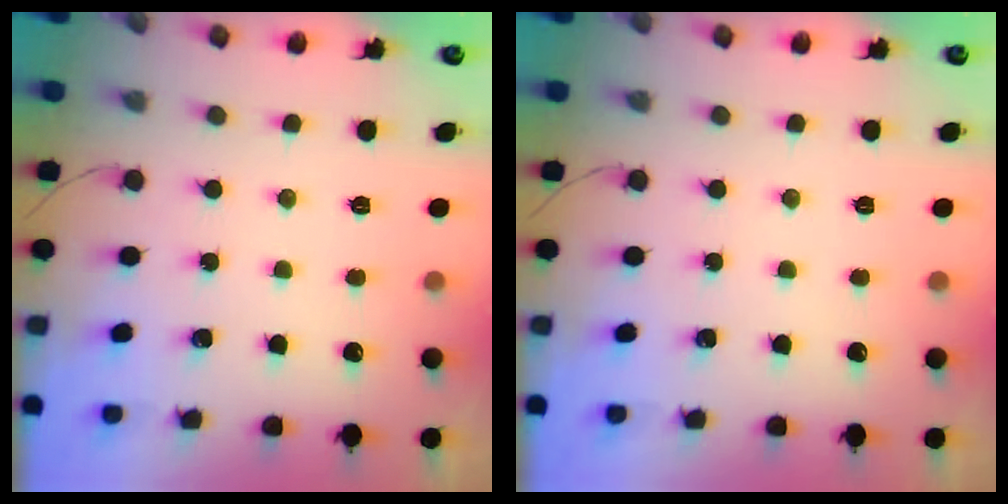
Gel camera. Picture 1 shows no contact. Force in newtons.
{"total": 0.0}